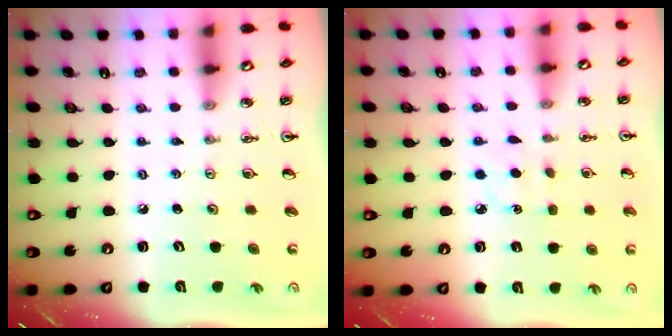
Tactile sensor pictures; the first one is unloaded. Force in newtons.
{"total": 3.9, "press": 3.9, "slide": 0.6}